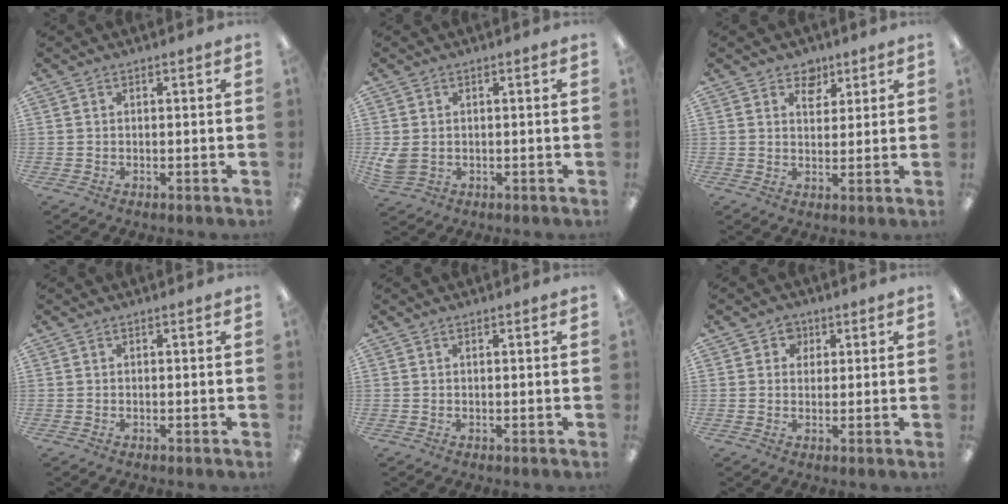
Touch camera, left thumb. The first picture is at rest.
{"total": 3.7, "force": [-0.1, 2.9, 2.3], "torque": [-0.055, -0.001, 0.000]}
{"total": 4.7, "force": [3.3, 3.0, 1.4], "torque": [-0.009, -0.017, 0.057]}
{"total": 0.0}
{"total": 0.0}
{"total": 3.2, "force": [1.3, 2.9, 0.5], "torque": [-0.003, 0.000, 0.018]}